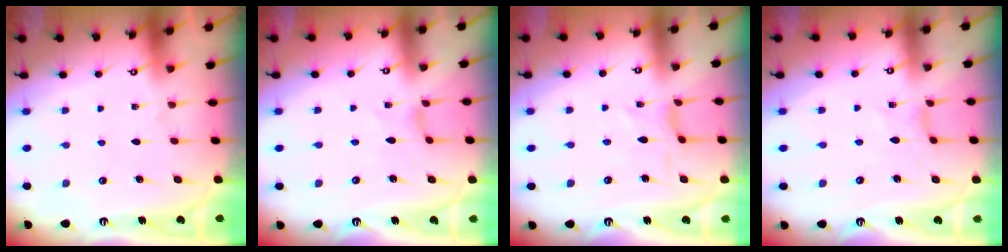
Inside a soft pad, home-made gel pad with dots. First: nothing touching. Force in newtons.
{"total": 0.0}
{"total": 1.2, "press": 1.1, "slide": 0.4}
{"total": 0.6, "press": 0.6, "slide": 0.1}